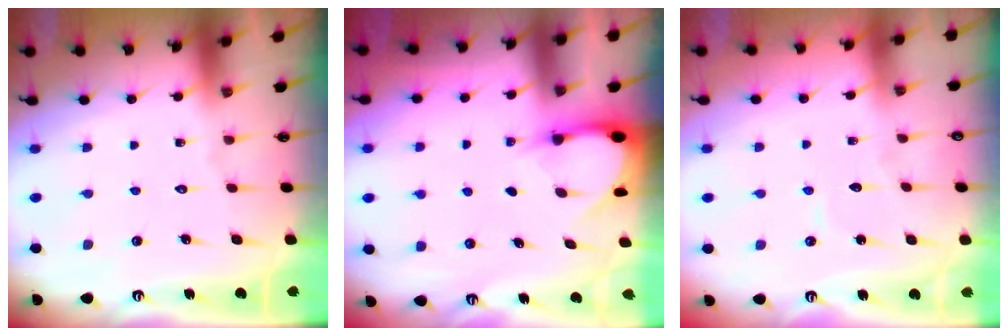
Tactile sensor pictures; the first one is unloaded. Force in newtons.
{"total": 3.0, "press": 3.0, "slide": 0.3}
{"total": 3.8, "press": 3.8, "slide": 0.1}